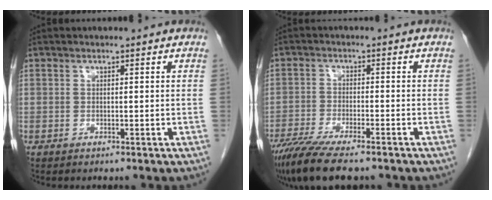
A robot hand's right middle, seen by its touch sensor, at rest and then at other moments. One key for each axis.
{"total": 11.1, "fx": -8.9, "fy": 1.7, "fz": 6.5, "tx": -0.106, "ty": -0.024, "tz": -0.144}